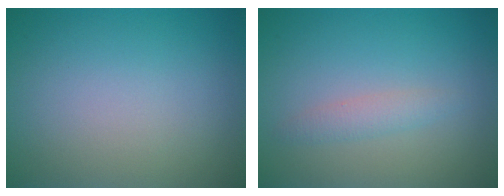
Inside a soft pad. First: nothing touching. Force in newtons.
{"total": 1.4, "press": 1.4, "slide": 0.0}